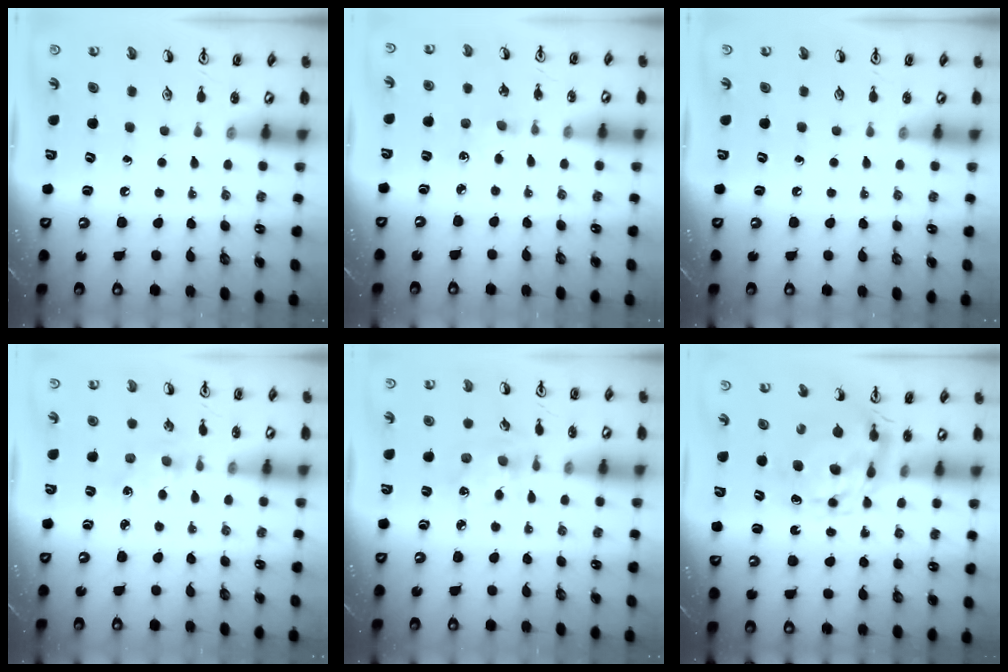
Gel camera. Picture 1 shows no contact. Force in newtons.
{"total": 3.3, "press": 3.3, "slide": 0.5}
{"total": 0.0}
{"total": 1.6, "press": 1.6, "slide": 0.4}
{"total": 1.7, "press": 1.7, "slide": 0.3}
{"total": 8.7, "press": 8.7, "slide": 0.7}